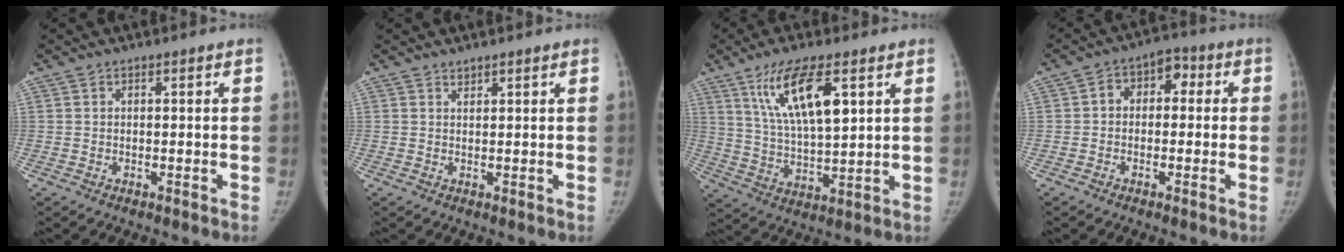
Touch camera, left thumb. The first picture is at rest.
{"total": 0.8, "force": [0.8, 0.1, 0.2], "torque": [0.000, -0.007, 0.013]}
{"total": 13.7, "force": [6.2, 4.4, 11.4], "torque": [-0.198, -0.024, 0.122]}
{"total": 6.6, "force": [0.0, 4.9, 4.5], "torque": [-0.033, 0.028, -0.013]}